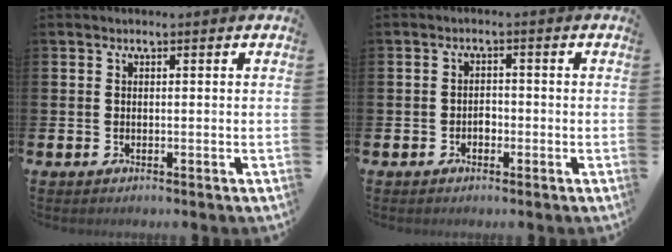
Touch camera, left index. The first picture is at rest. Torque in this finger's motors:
{"motor_torque": [-0.07, -0.15, -0.04, -0.01]}